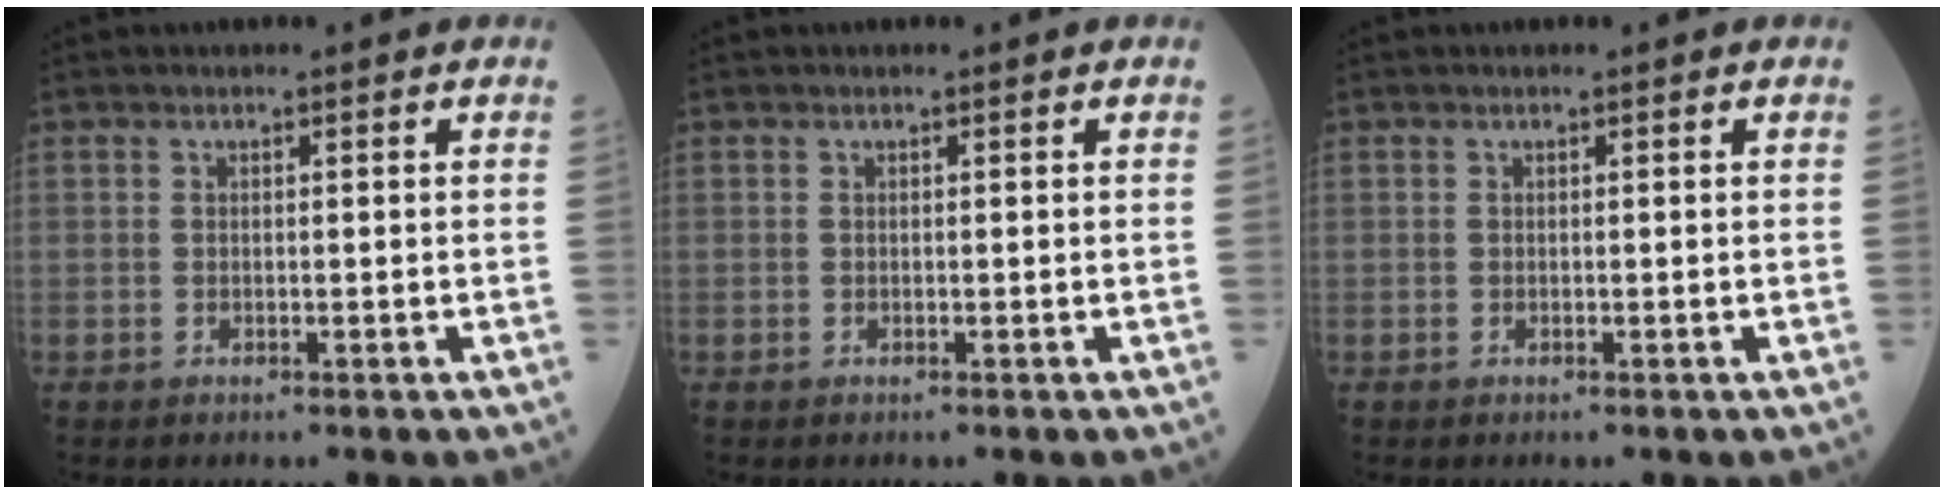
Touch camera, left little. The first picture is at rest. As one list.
[{"total": 0.0}, {"total": 0.0}]